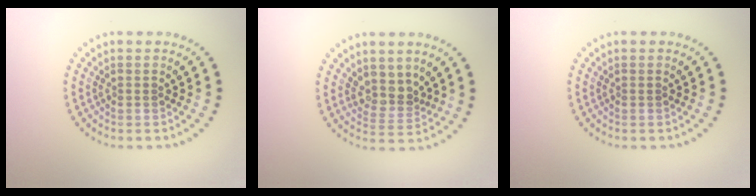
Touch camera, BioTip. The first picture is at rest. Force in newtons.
{"total": 2.5, "press": 2.0, "slide": 1.5}
{"total": 0.0}